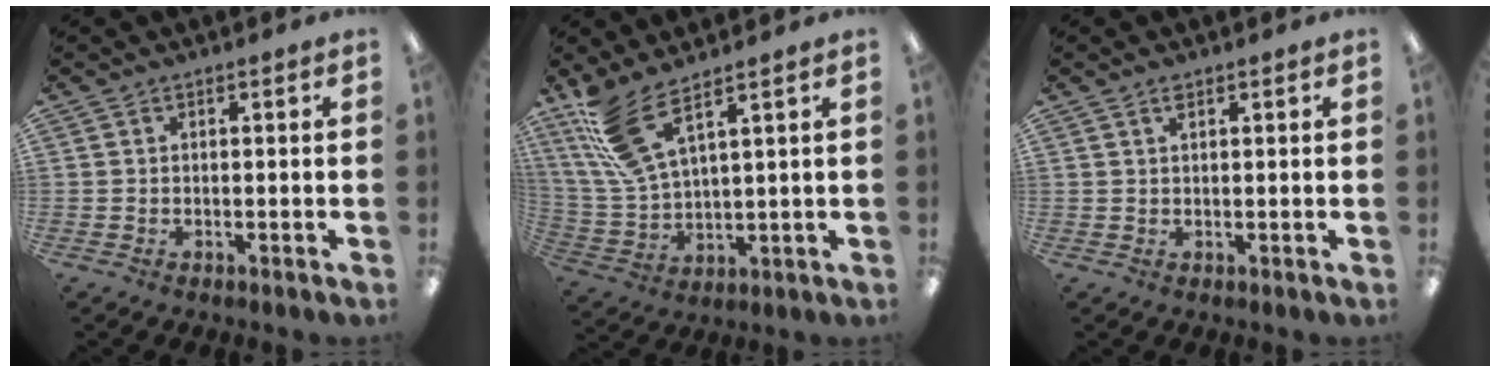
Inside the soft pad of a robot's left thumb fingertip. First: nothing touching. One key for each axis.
{"total": 12.4, "fx": 8.5, "fy": 3.7, "fz": 8.2, "tx": -0.184, "ty": -0.034, "tz": 0.159}
{"total": 1.7, "fx": 1.2, "fy": 0.6, "fz": 1.1, "tx": -0.017, "ty": -0.002, "tz": 0.019}